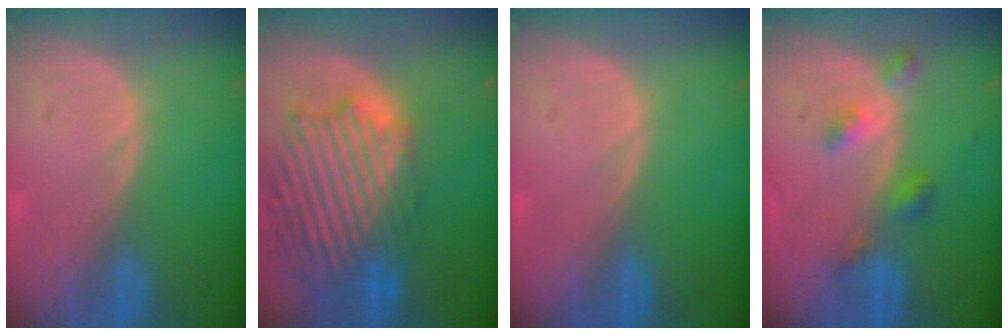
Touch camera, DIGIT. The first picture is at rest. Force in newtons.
{"total": 14.1, "press": 12.1, "slide": 7.2}
{"total": 0.0}
{"total": 4.2, "press": 3.9, "slide": 1.6}